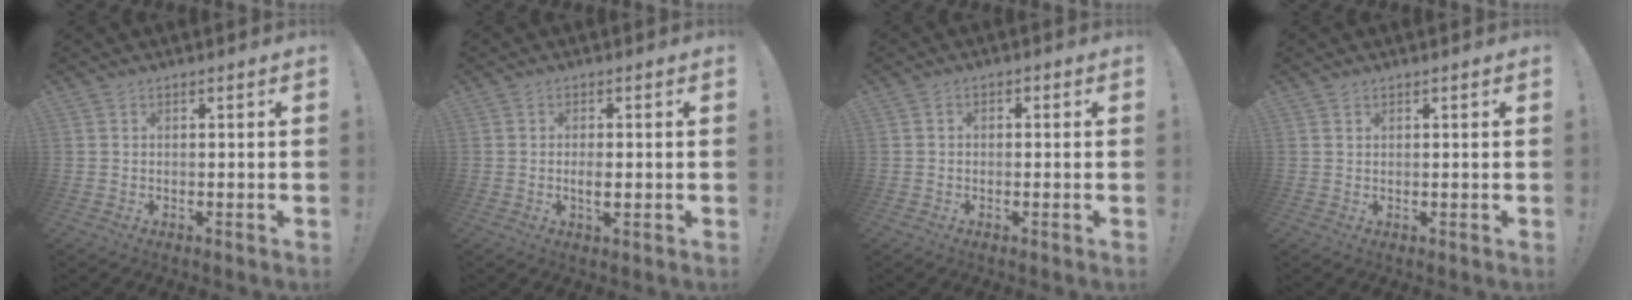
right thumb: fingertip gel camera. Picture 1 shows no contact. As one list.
[{"total": 2.7, "force": [-0.3, 1.0, 2.5], "torque": [-0.041, -0.002, -0.008]}, {"total": 1.5, "force": [-0.9, 1.0, 0.6], "torque": [-0.009, 0.007, -0.017]}, {"total": 0.8, "force": [0.7, 0.4, 0.1], "torque": [0.003, -0.002, 0.012]}]